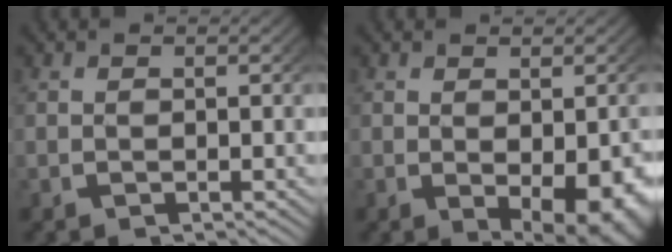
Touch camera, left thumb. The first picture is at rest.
{"total": 5.5, "force": [-0.9, 3.0, 4.6], "torque": [-0.073, -0.034, 0.010]}